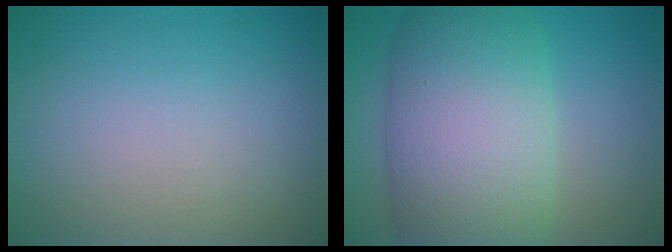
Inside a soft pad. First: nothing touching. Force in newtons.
{"total": 11.3, "press": 11.3, "slide": 0.6}